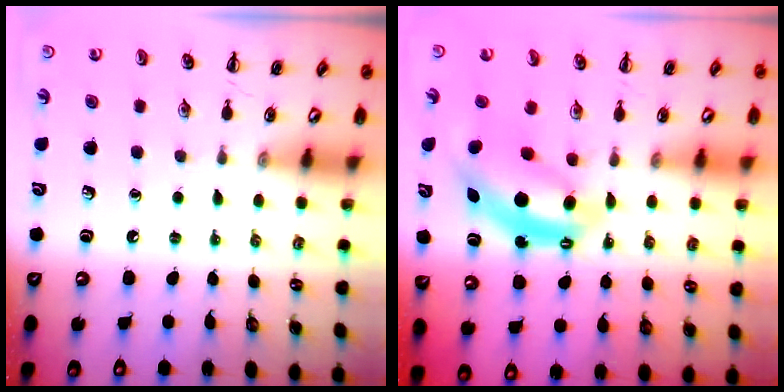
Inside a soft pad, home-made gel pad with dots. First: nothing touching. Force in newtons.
{"total": 6.5, "press": 6.4, "slide": 1.0}